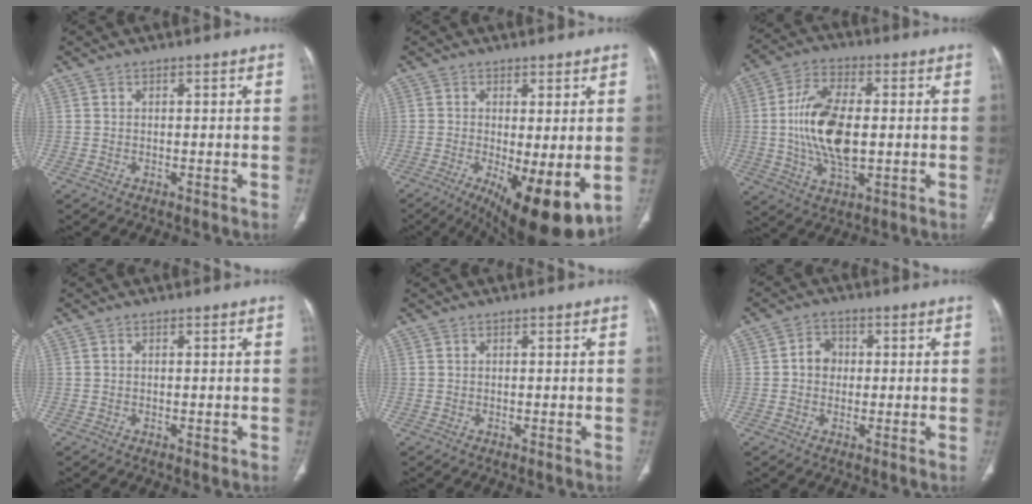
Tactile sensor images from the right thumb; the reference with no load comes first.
{"total": 13.1, "force": [-3.4, 4.1, 11.9], "torque": [-0.172, -0.027, -0.039]}
{"total": 14.6, "force": [-0.1, 7.3, 12.6], "torque": [-0.243, 0.004, 0.000]}
{"total": 0.6, "force": [-0.2, 0.3, 0.4], "torque": [-0.006, -0.001, -0.002]}
{"total": 0.0}
{"total": 4.1, "force": [0.1, 3.5, 2.0], "torque": [-0.014, 0.012, -0.005]}